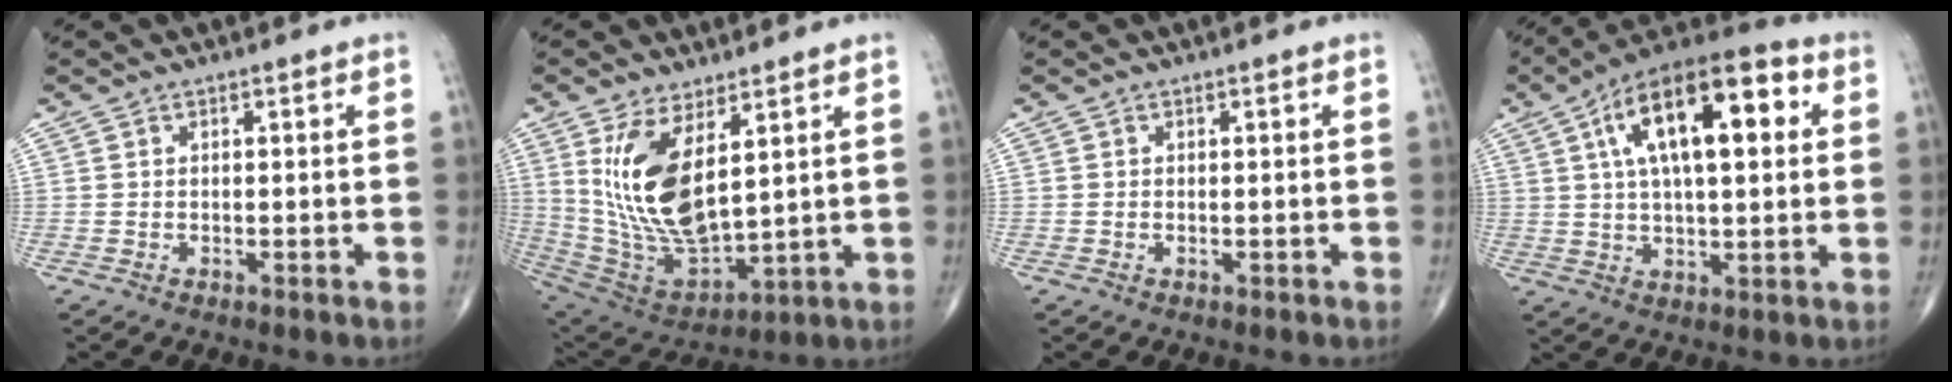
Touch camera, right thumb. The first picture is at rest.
{"total": 16.4, "force": [5.5, 7.3, 13.6], "torque": [-0.256, -0.030, 0.129]}
{"total": 0.0}
{"total": 20.2, "force": [5.7, 8.6, 17.4], "torque": [-0.268, 0.018, 0.083]}